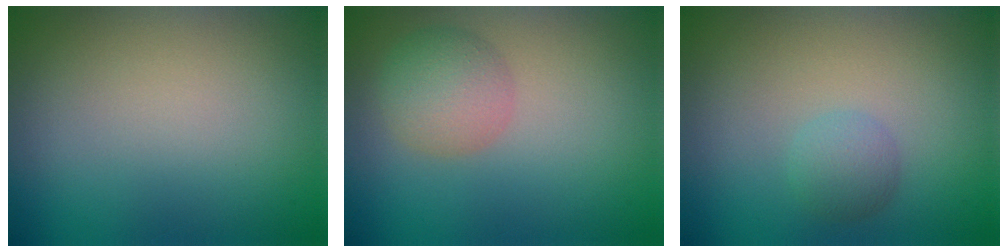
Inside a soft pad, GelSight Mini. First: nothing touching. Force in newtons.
{"total": 3.4, "press": 3.4, "slide": 0.1}
{"total": 1.9, "press": 1.9, "slide": 0.0}